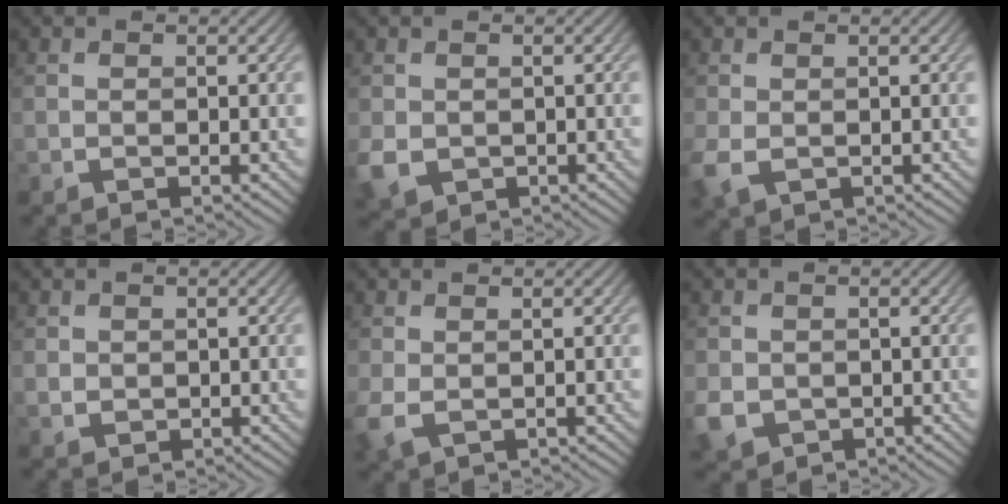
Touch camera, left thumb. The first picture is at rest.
{"total": 3.3, "force": [-0.5, 2.8, 1.7], "torque": [-0.052, -0.011, -0.010]}
{"total": 2.9, "force": [-0.5, 1.9, 2.2], "torque": [-0.064, -0.006, -0.012]}
{"total": 1.2, "force": [0.6, 1.0, 0.3], "torque": [-0.011, -0.003, 0.013]}
{"total": 2.9, "force": [-0.1, 1.9, 2.2], "torque": [-0.068, -0.006, -0.003]}
{"total": 3.3, "force": [-0.7, 2.9, 1.5], "torque": [-0.045, -0.013, -0.016]}